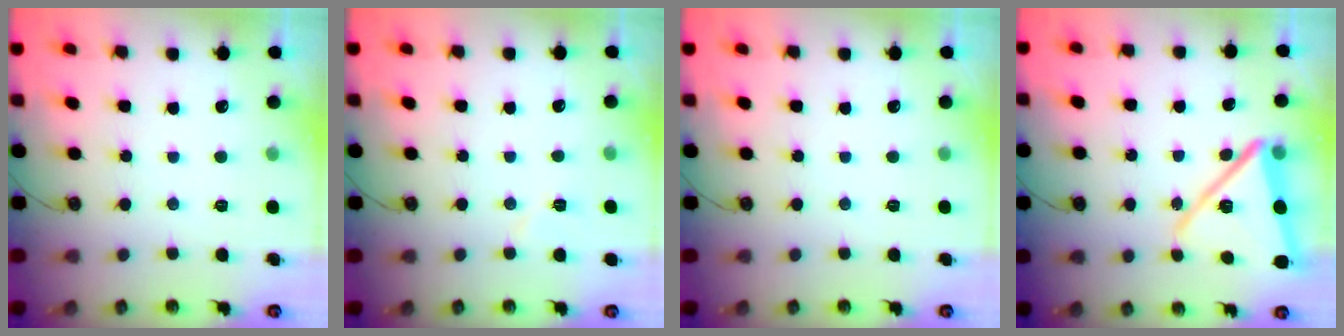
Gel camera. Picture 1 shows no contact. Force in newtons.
{"total": 5.4, "press": 4.7, "slide": 2.6}
{"total": 0.0}
{"total": 16.0, "press": 16.0, "slide": 1.0}